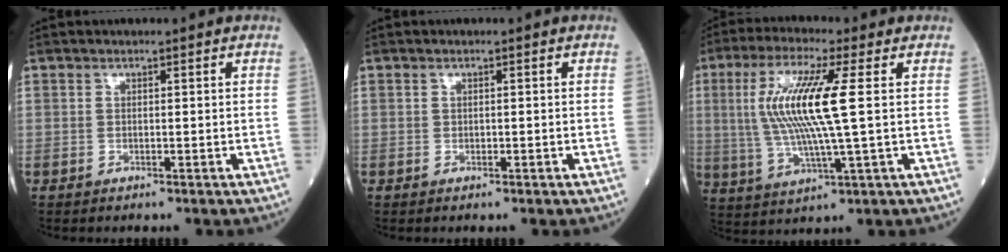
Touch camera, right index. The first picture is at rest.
{"total": 0.0}
{"total": 12.4, "force": [1.8, 0.2, 12.3], "torque": [-0.267, 0.002, 0.032]}